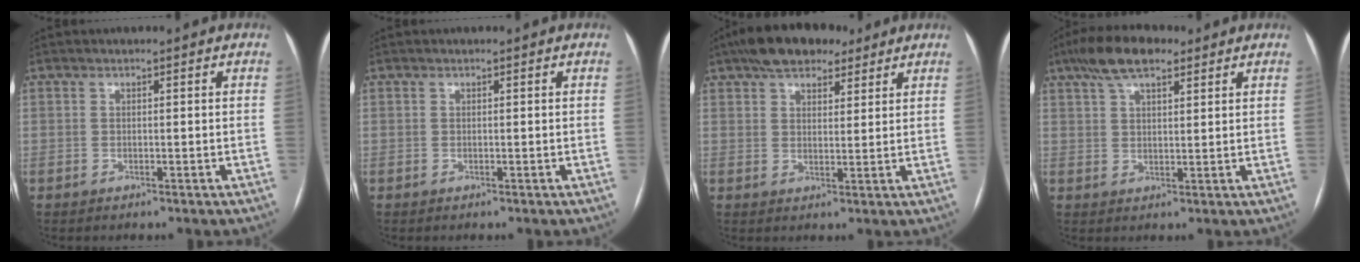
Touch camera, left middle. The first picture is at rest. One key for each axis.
{"total": 0.0}
{"total": 9.8, "fx": 7.0, "fy": 4.3, "fz": 5.2, "tx": -0.081, "ty": 0.030, "tz": 0.116}
{"total": 7.9, "fx": 5.3, "fy": 2.8, "fz": 5.2, "tx": -0.102, "ty": 0.023, "tz": 0.092}